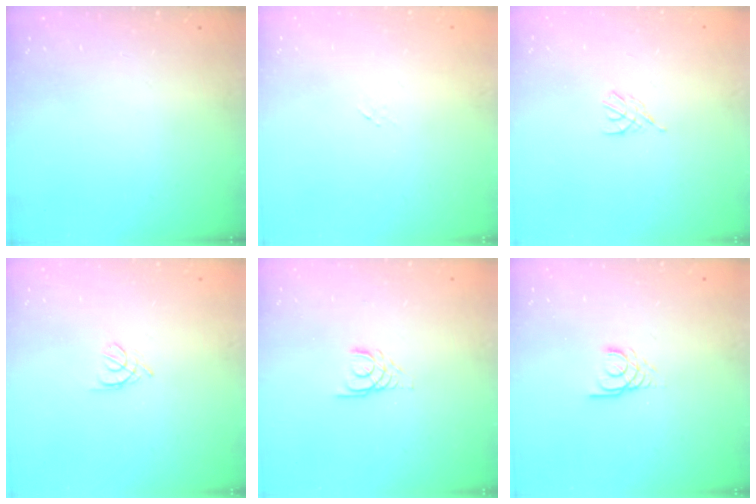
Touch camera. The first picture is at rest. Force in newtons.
{"total": 0.0}
{"total": 3.4, "press": 3.3, "slide": 0.5}
{"total": 3.0, "press": 2.9, "slide": 0.7}
{"total": 3.0, "press": 2.9, "slide": 0.3}
{"total": 3.0, "press": 3.0, "slide": 0.3}